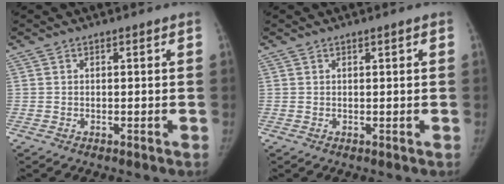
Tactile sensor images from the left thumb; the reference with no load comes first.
{"total": 0.8, "force": [0.4, 0.1, 0.7], "torque": [-0.010, 0.001, 0.005]}